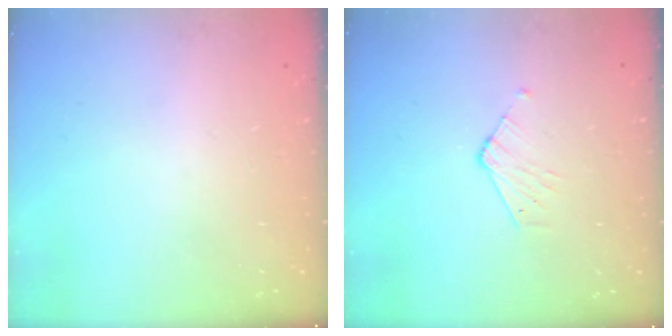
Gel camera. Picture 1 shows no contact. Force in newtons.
{"total": 4.1, "press": 4.1, "slide": 0.4}